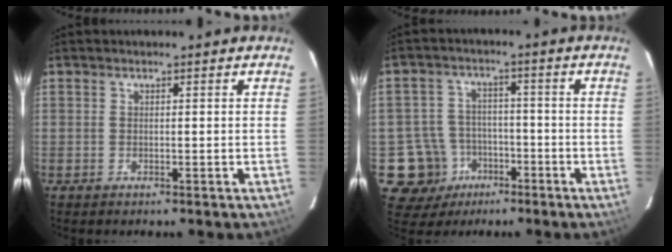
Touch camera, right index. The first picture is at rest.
{"total": 9.4, "force": [-4.2, 8.4, 0.8], "torque": [-0.038, 0.032, -0.056]}